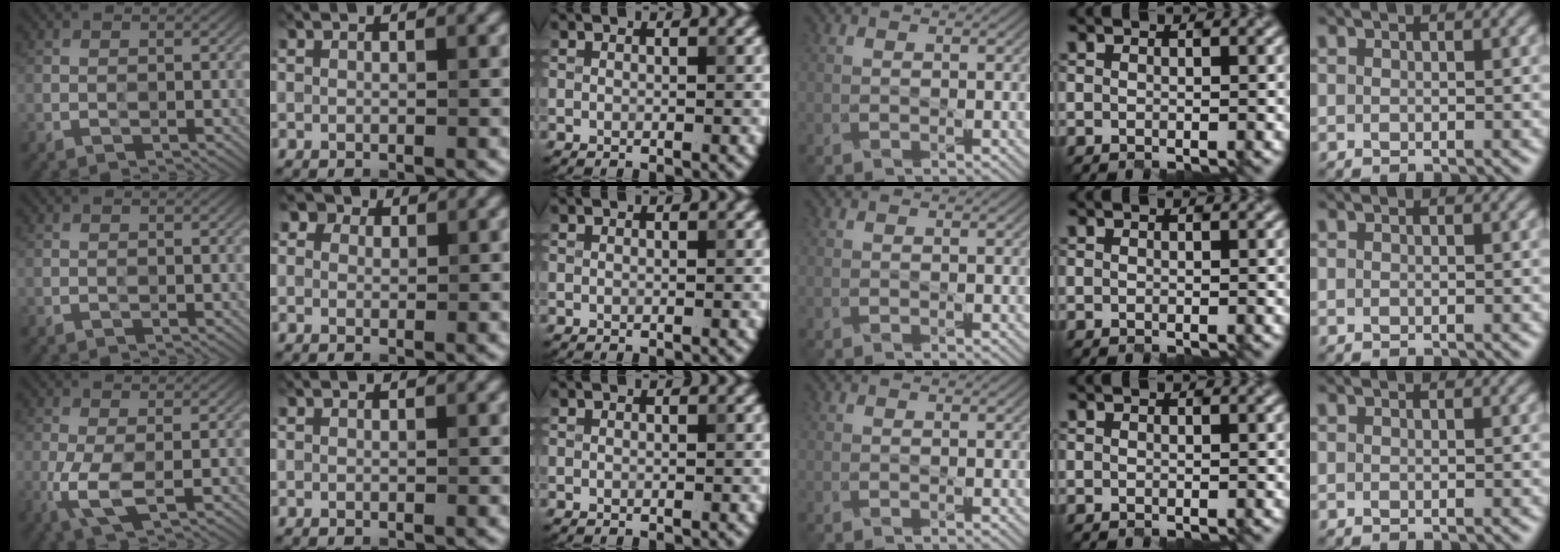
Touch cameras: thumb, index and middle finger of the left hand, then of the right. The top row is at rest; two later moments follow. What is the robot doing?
{"motion": "open", "object": "sandwich press"}